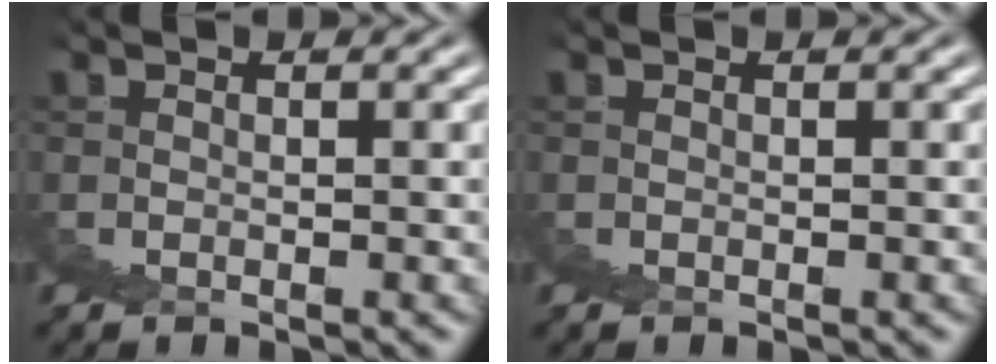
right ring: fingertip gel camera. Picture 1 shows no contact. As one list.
[{"total": 0.0}]